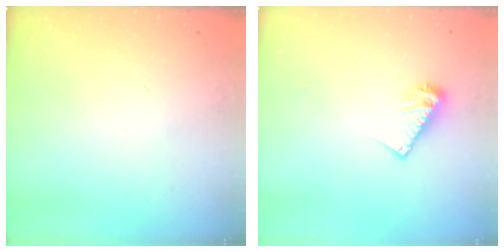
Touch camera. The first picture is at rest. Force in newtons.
{"total": 9.3, "press": 9.3, "slide": 0.6}